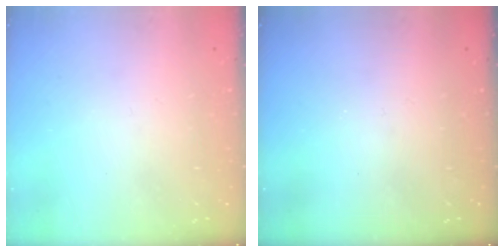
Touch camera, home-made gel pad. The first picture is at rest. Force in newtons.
{"total": 0.0}